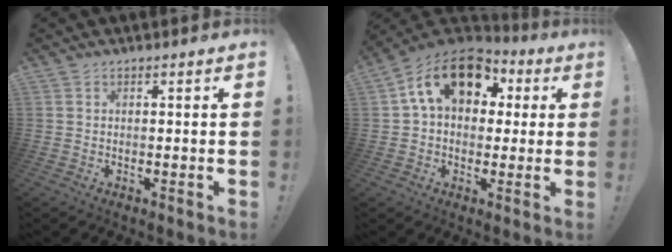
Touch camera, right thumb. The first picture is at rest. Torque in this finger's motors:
{"motor_torque": [2.43, 2.34, 1.19, -0.26, 0.12]}